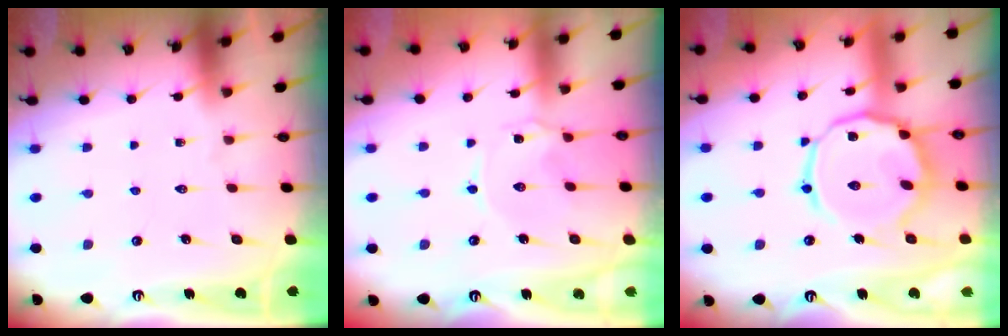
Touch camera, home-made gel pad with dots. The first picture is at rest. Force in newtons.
{"total": 0.8, "press": 0.8, "slide": 0.2}
{"total": 15.0, "press": 14.9, "slide": 1.2}